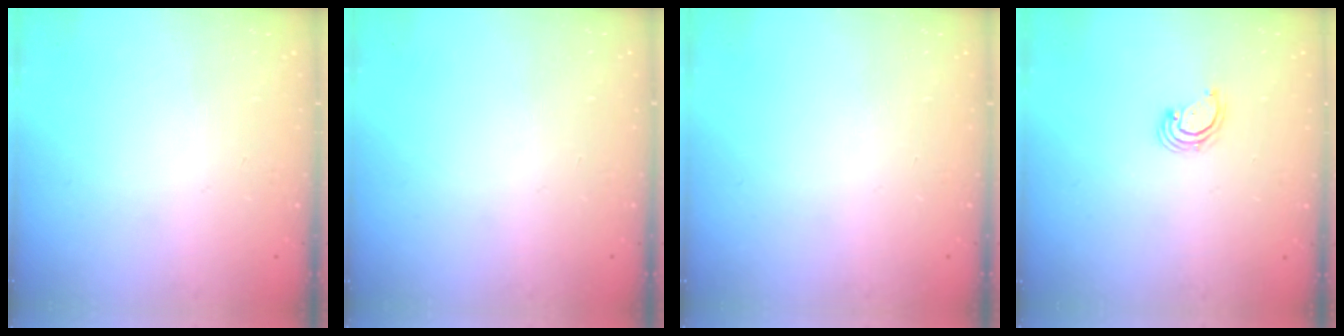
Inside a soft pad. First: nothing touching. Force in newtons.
{"total": 0.0}
{"total": 0.0}
{"total": 2.8, "press": 2.8, "slide": 0.3}